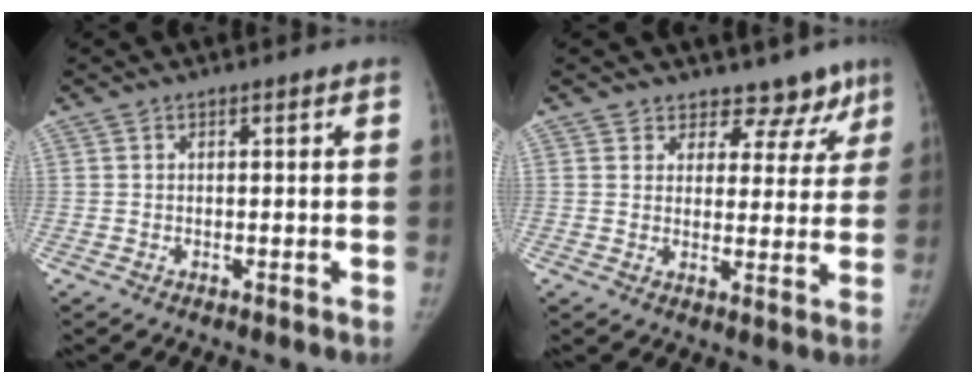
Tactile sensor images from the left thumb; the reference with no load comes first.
{"total": 8.7, "force": [6.8, 5.3, 1.2], "torque": [0.037, -0.031, 0.075]}